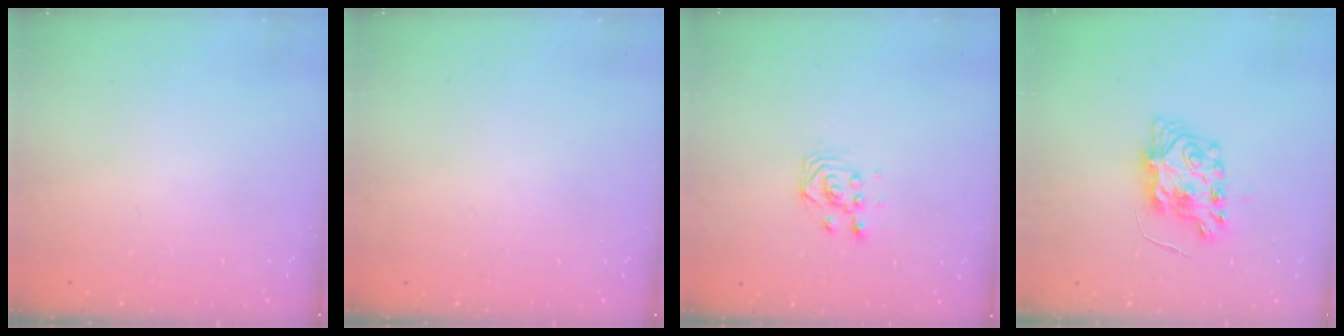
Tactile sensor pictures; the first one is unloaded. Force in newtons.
{"total": 0.0}
{"total": 2.8, "press": 2.8, "slide": 0.3}
{"total": 9.1, "press": 9.0, "slide": 0.8}